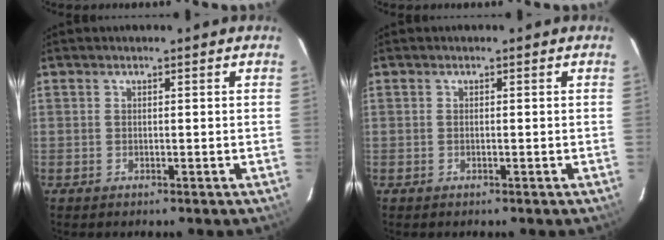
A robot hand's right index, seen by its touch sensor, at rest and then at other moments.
{"total": 0.0}